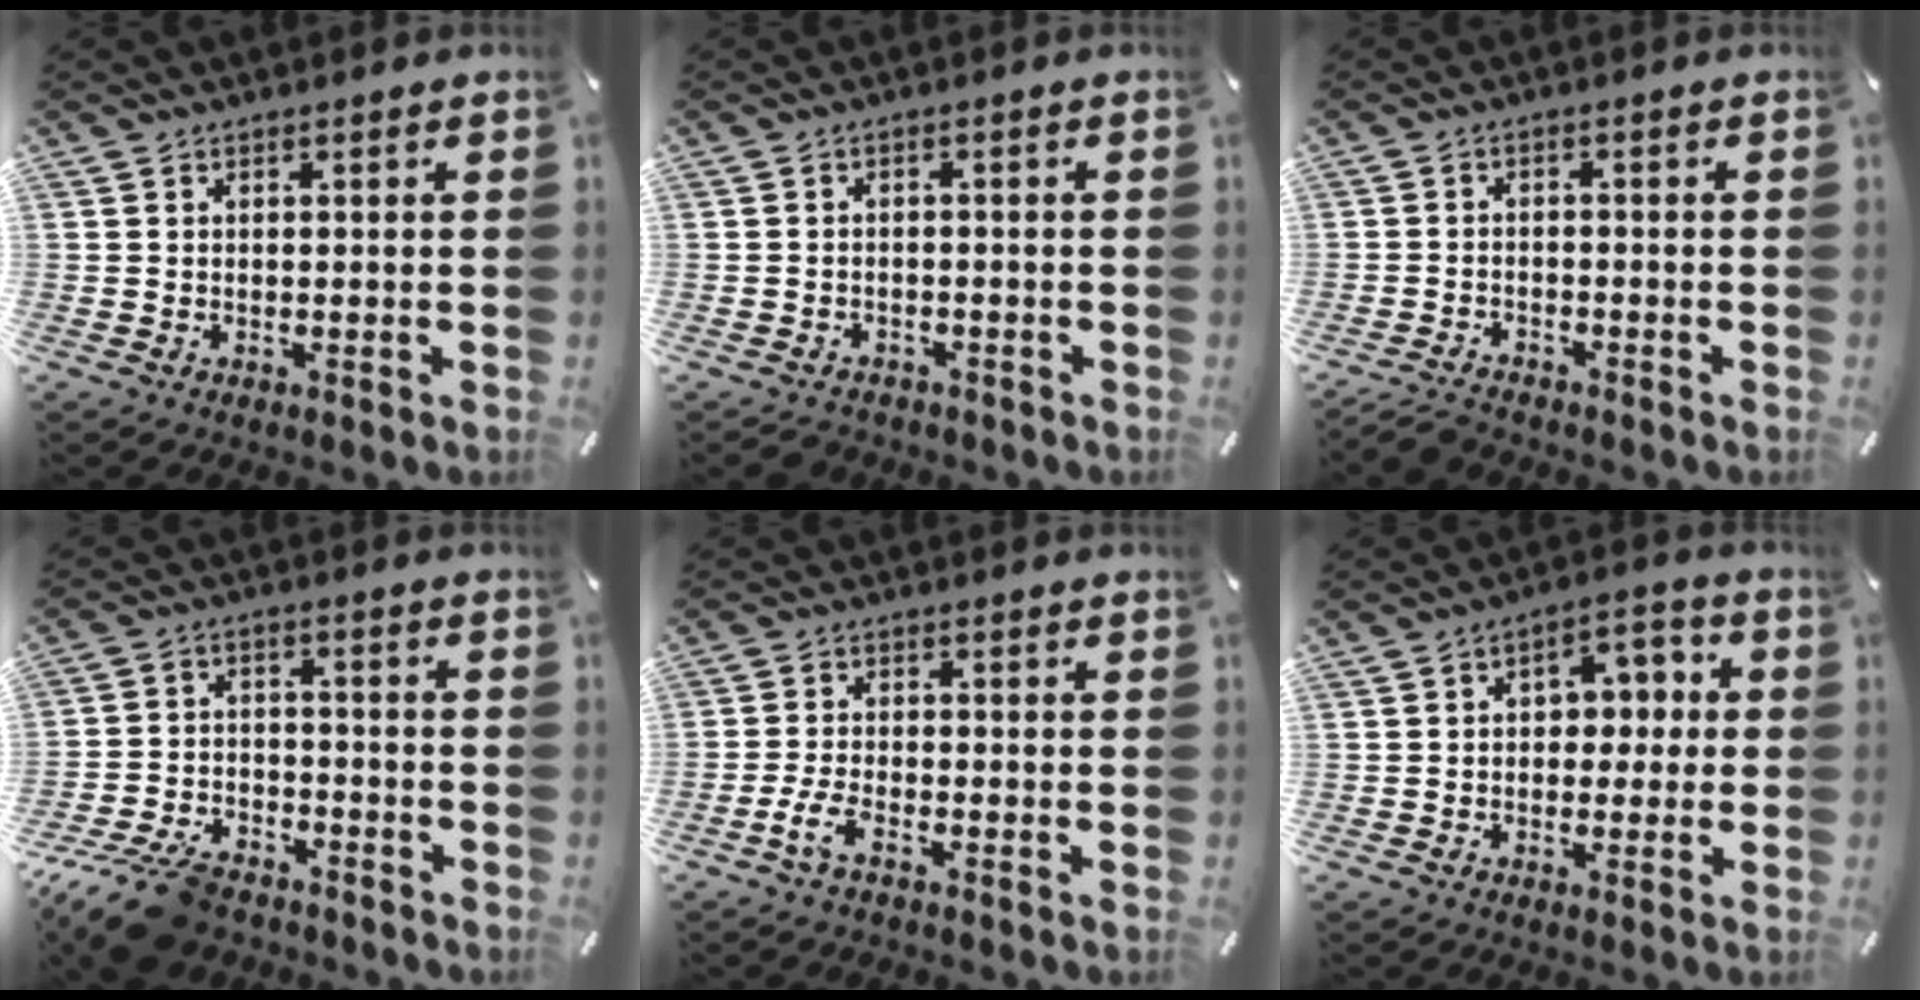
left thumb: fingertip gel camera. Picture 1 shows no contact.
{"total": 2.1, "force": [-1.9, 1.0, 0.3], "torque": [-0.005, 0.011, -0.039]}
{"total": 3.5, "force": [-3.3, 0.9, 0.9], "torque": [-0.032, 0.010, -0.069]}
{"total": 11.5, "force": [-9.1, 4.9, 5.1], "torque": [-0.098, 0.048, -0.173]}
{"total": 4.2, "force": [-2.7, 1.2, 3.0], "torque": [-0.081, -0.002, -0.057]}
{"total": 6.6, "force": [-0.4, 5.0, 4.3], "torque": [-0.044, 0.008, -0.017]}